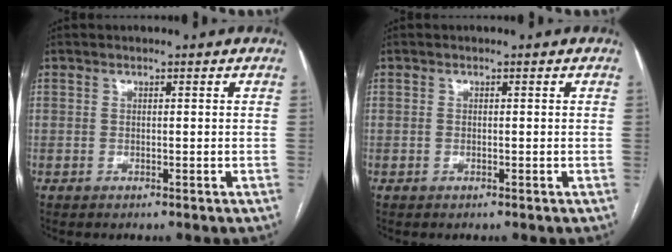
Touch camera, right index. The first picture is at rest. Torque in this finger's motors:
{"motor_torque": [0.06, -0.04, 0.10, 0.02]}